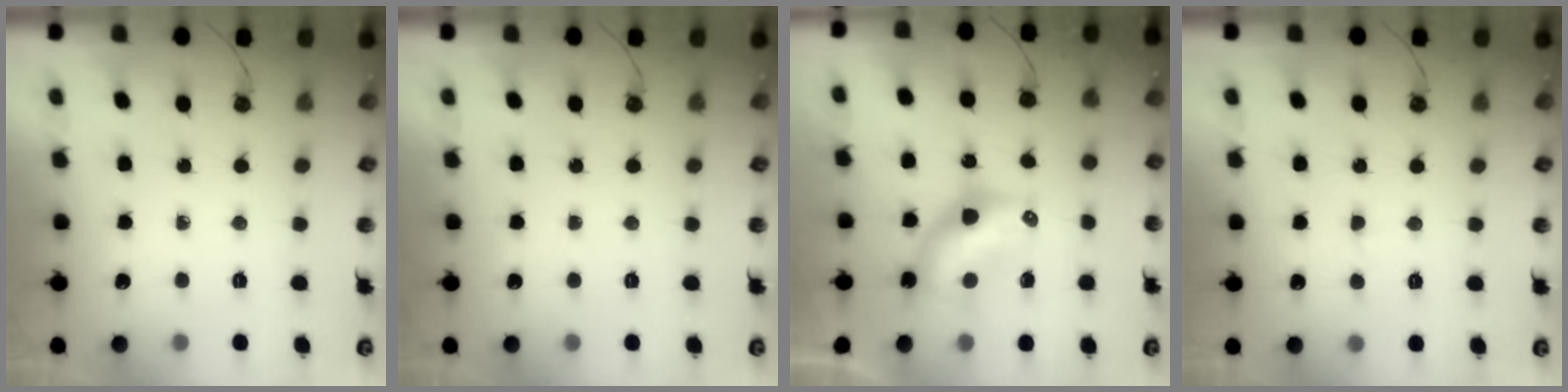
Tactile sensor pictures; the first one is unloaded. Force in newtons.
{"total": 0.0}
{"total": 7.7, "press": 7.6, "slide": 0.7}
{"total": 2.5, "press": 2.5, "slide": 0.4}